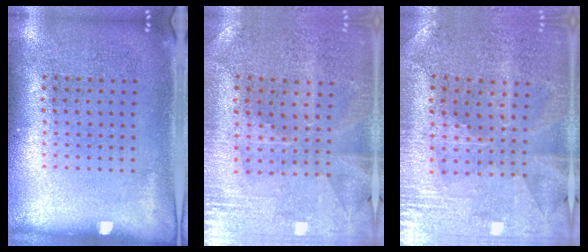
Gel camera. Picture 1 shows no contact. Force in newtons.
{"total": 0.7, "press": 0.6, "slide": 0.3}
{"total": 1.0, "press": 1.0, "slide": 0.3}